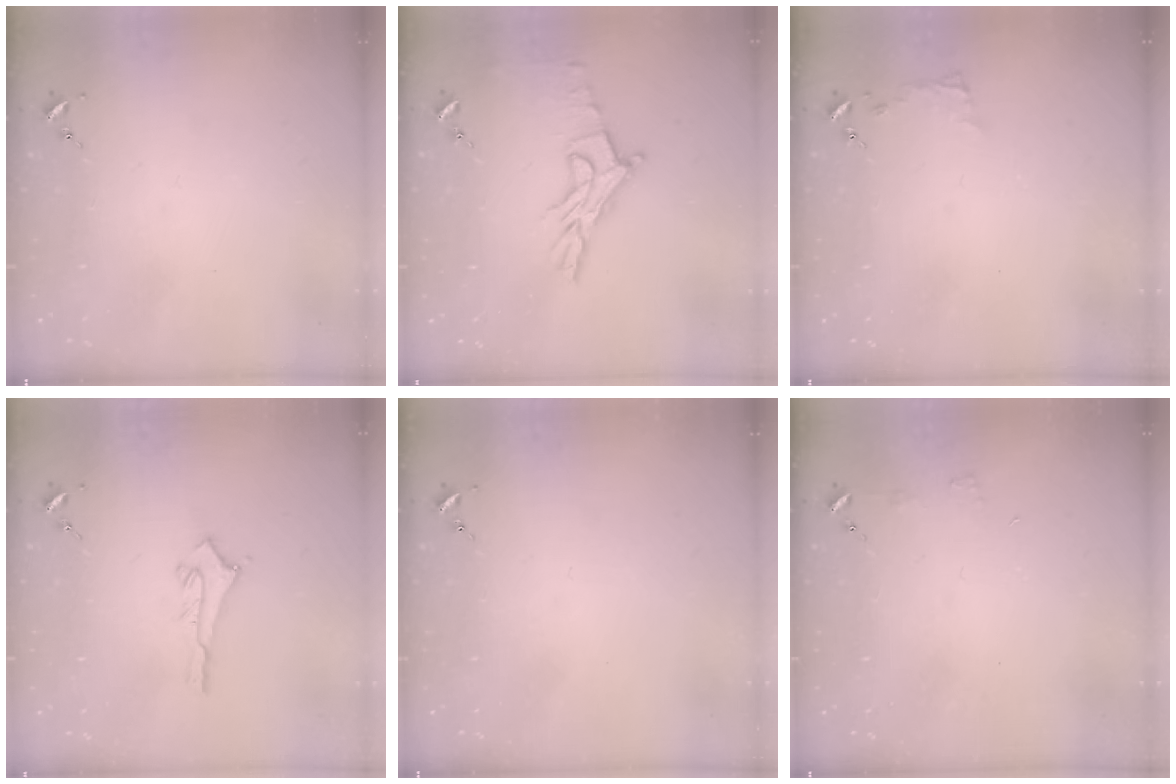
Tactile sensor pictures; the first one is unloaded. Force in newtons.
{"total": 13.3, "press": 13.3, "slide": 1.0}
{"total": 4.0, "press": 4.0, "slide": 0.4}
{"total": 6.2, "press": 6.2, "slide": 0.5}
{"total": 0.0}
{"total": 3.1, "press": 3.1, "slide": 0.3}